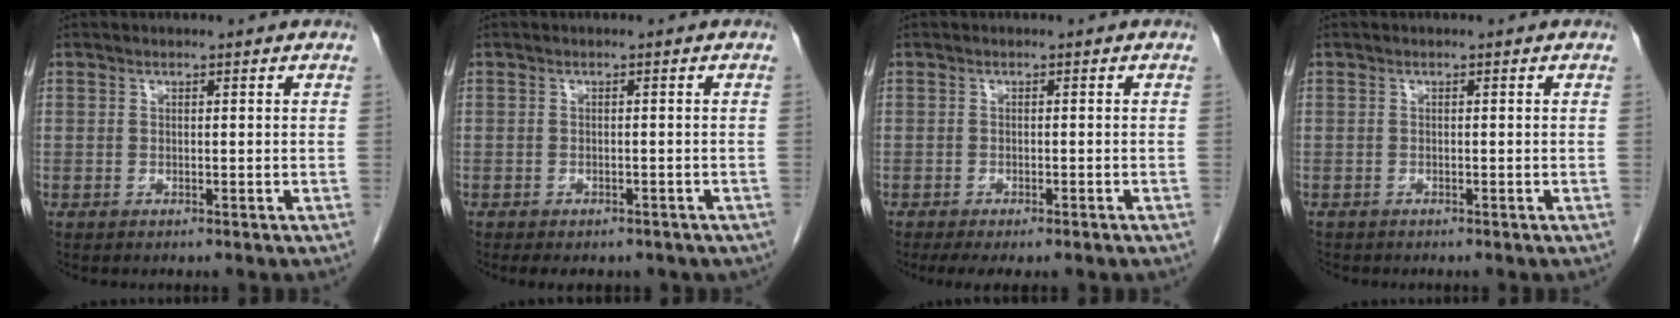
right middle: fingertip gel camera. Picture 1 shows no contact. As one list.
[{"total": 7.6, "force": [-5.9, 3.6, 3.2], "torque": [-0.041, 0.005, -0.059]}, {"total": 6.1, "force": [-4.6, 1.3, 3.7], "torque": [-0.042, -0.009, -0.061]}, {"total": 1.1, "force": [-1.1, 0.4, 0.1], "torque": [-0.009, -0.003, -0.020]}]